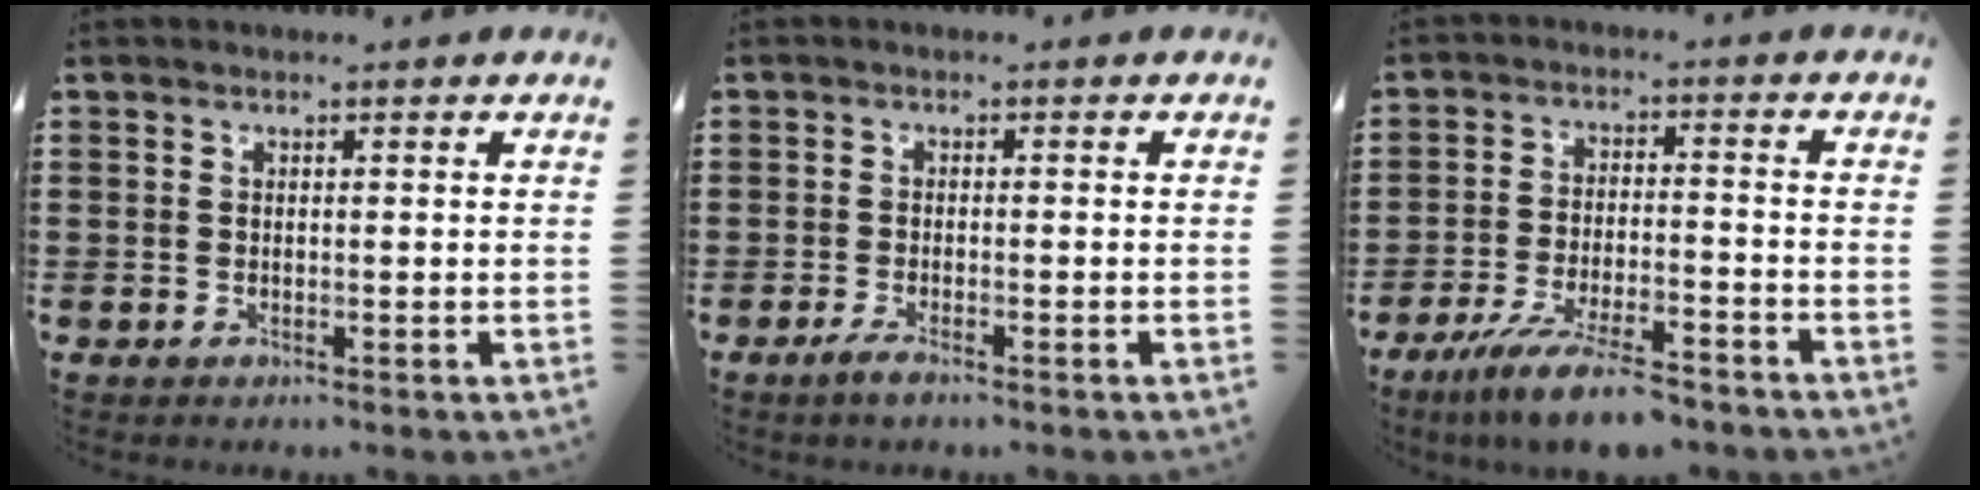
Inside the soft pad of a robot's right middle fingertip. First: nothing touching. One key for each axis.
{"total": 1.8, "fx": -1.2, "fy": 0.3, "fz": 1.3, "tx": -0.030, "ty": -0.004, "tz": -0.024}
{"total": 8.3, "fx": -7.0, "fy": 1.0, "fz": 4.3, "tx": -0.086, "ty": 0.000, "tz": -0.132}